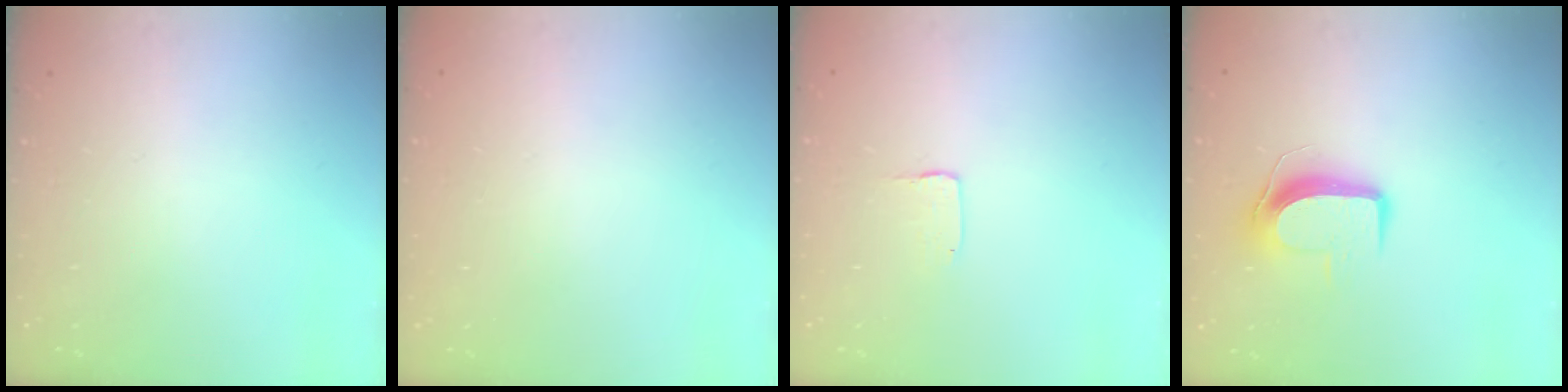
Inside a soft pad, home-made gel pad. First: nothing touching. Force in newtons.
{"total": 0.0}
{"total": 1.3, "press": 1.2, "slide": 0.1}
{"total": 9.3, "press": 9.2, "slide": 0.9}